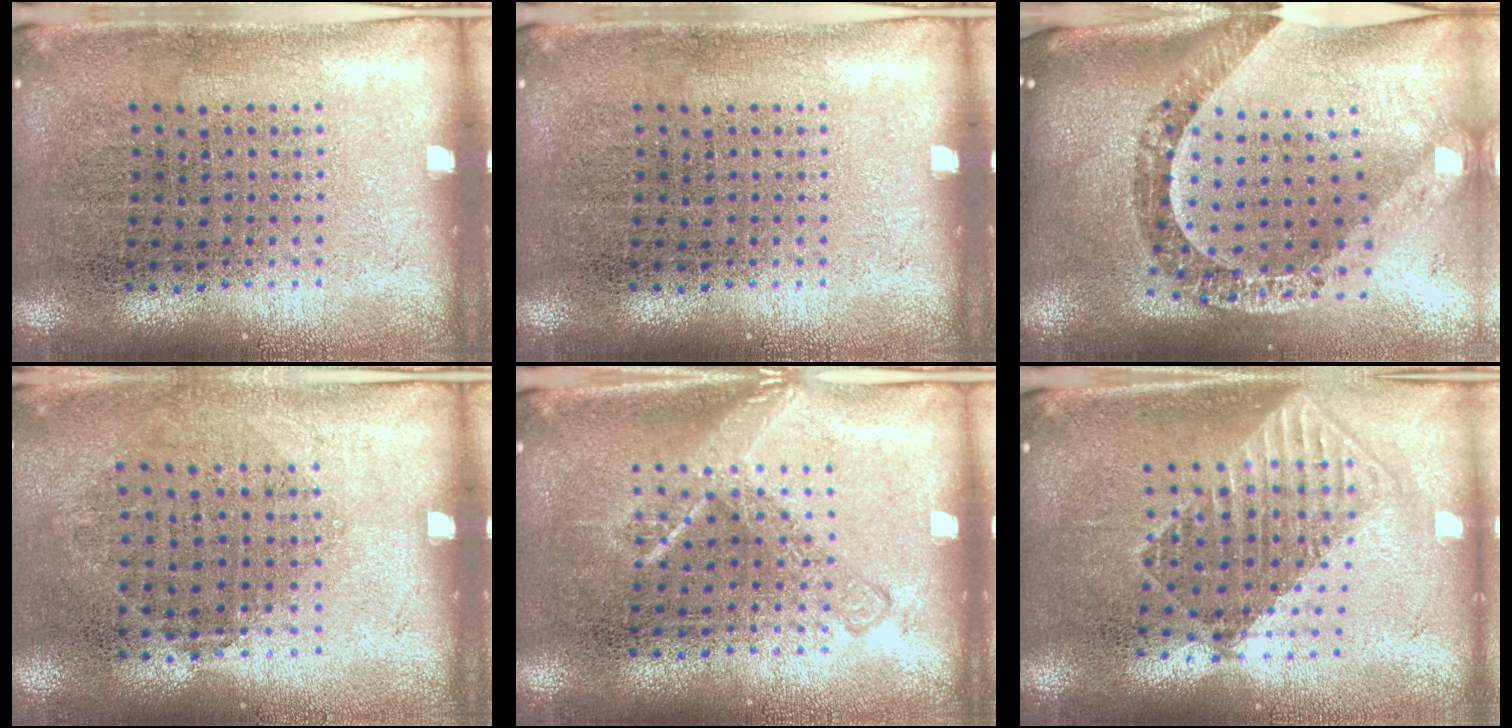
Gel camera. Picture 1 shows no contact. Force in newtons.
{"total": 0.0}
{"total": 2.3, "press": 1.9, "slide": 1.3}
{"total": 0.8, "press": 0.7, "slide": 0.3}
{"total": 2.4, "press": 2.4, "slide": 0.4}
{"total": 1.7, "press": 1.4, "slide": 1.0}